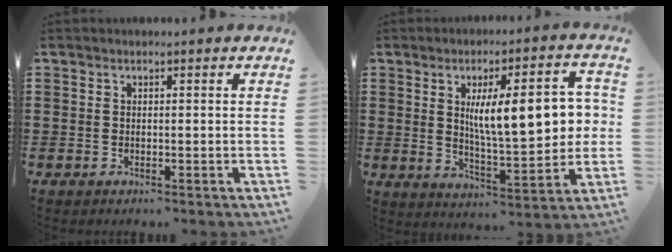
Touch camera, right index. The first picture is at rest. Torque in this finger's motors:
{"motor_torque": [2.14, 0.00, 1.05, 0.21]}